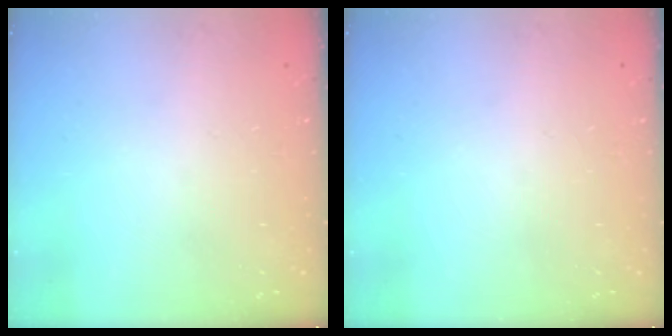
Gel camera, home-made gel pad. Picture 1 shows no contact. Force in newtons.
{"total": 0.0}